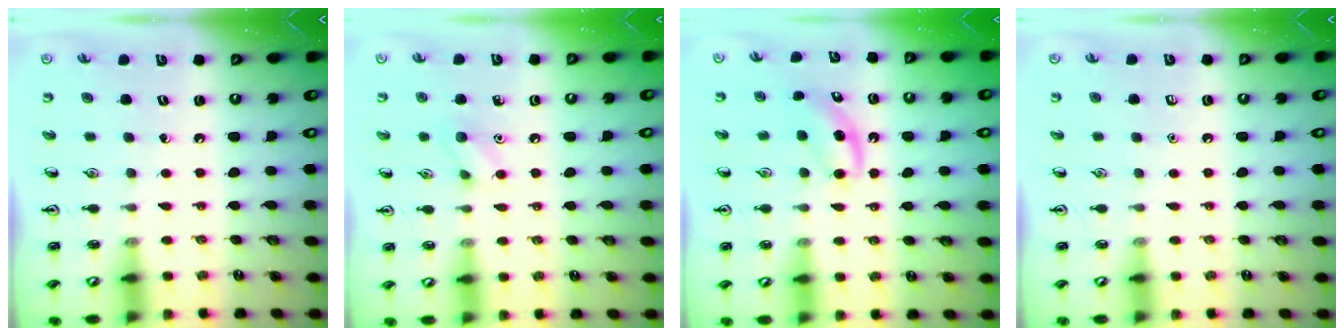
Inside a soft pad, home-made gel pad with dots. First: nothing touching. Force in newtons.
{"total": 5.9, "press": 5.8, "slide": 1.2}
{"total": 4.1, "press": 3.8, "slide": 1.3}
{"total": 0.0}